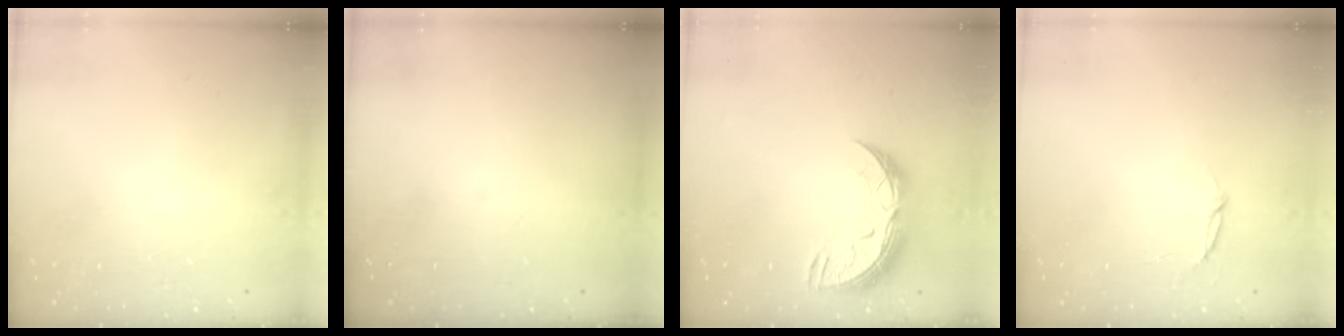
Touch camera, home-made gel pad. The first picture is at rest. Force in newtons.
{"total": 0.0}
{"total": 11.2, "press": 11.2, "slide": 0.7}
{"total": 2.8, "press": 2.8, "slide": 0.3}